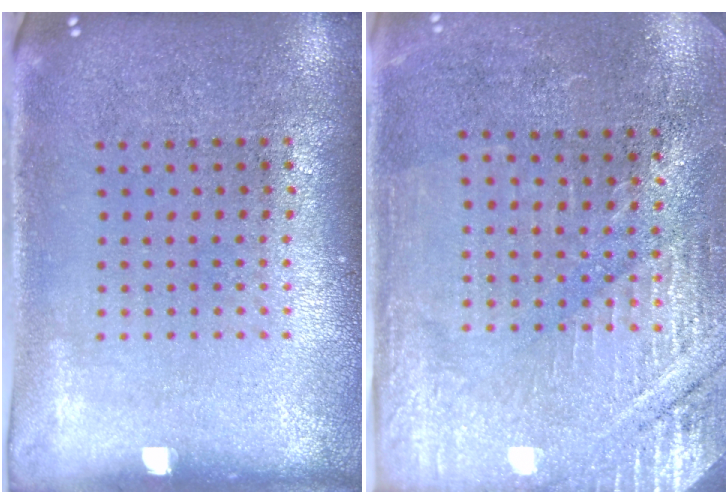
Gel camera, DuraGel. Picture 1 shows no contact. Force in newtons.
{"total": 2.9, "press": 2.9, "slide": 0.4}